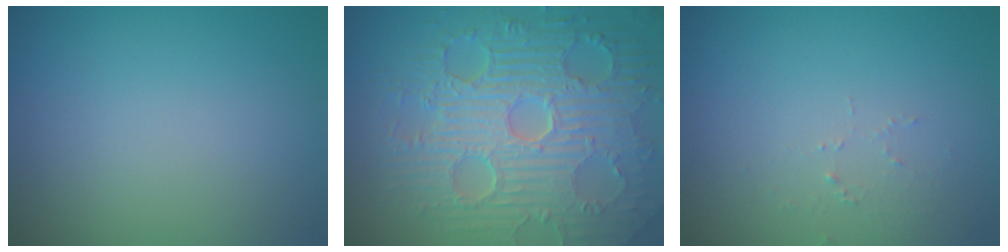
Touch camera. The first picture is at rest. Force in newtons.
{"total": 10.1, "press": 7.0, "slide": 7.3}
{"total": 1.1, "press": 1.1, "slide": 0.1}